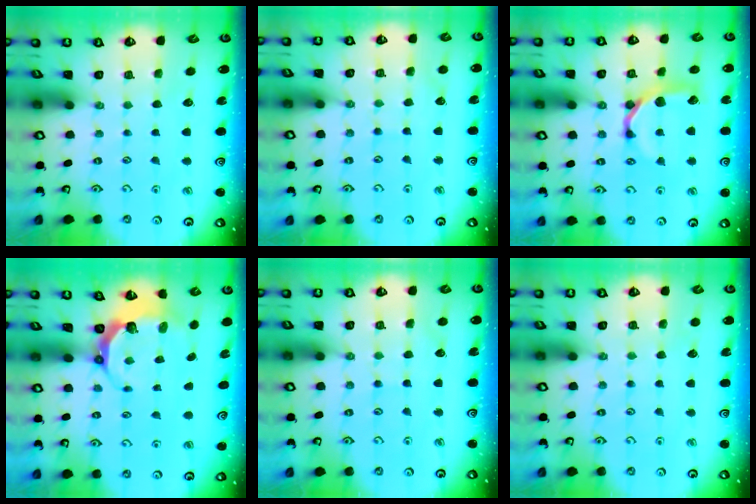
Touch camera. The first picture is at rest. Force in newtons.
{"total": 6.1, "press": 6.1, "slide": 0.6}
{"total": 10.6, "press": 10.6, "slide": 1.3}
{"total": 6.0, "press": 4.9, "slide": 3.6}
{"total": 5.2, "press": 5.1, "slide": 0.6}
{"total": 3.9, "press": 3.8, "slide": 0.7}